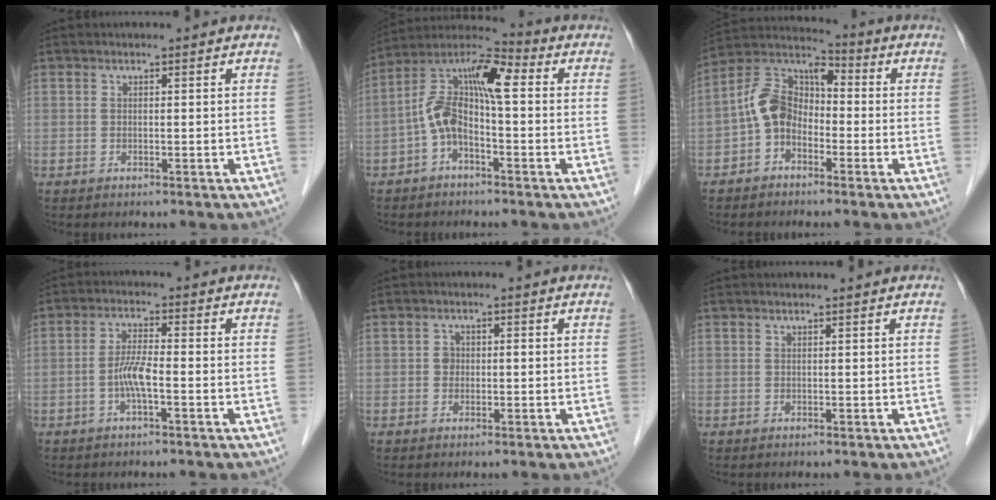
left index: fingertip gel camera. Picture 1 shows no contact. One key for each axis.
{"total": 9.8, "fx": -0.6, "fy": 3.1, "fz": 9.3, "tx": -0.191, "ty": 0.047, "tz": -0.018}
{"total": 8.2, "fx": -2.1, "fy": 5.6, "fz": 5.6, "tx": -0.124, "ty": 0.032, "tz": -0.054}
{"total": 4.0, "fx": -1.4, "fy": 0.5, "fz": 3.7, "tx": -0.082, "ty": 0.007, "tz": -0.030}
{"total": 1.5, "fx": -0.1, "fy": 1.4, "fz": 0.6, "tx": -0.013, "ty": 0.010, "tz": -0.003}
{"total": 0.0}